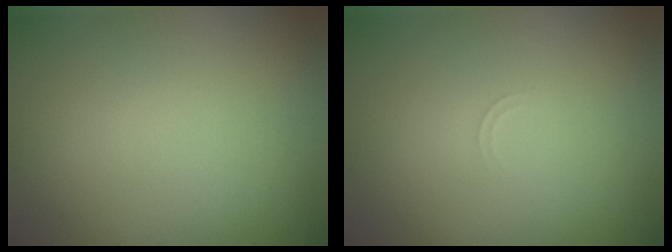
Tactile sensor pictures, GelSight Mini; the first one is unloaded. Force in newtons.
{"total": 0.6, "press": 0.6, "slide": 0.2}